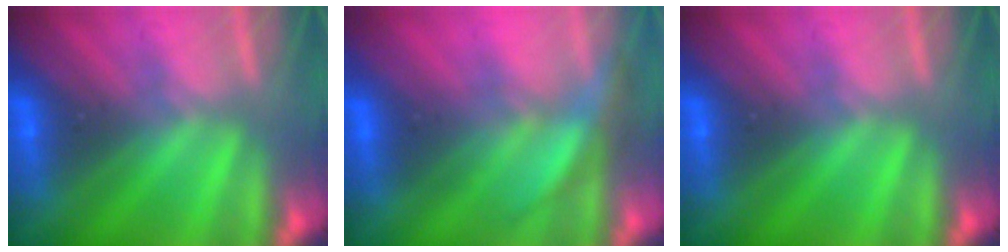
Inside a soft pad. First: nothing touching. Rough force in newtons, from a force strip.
{"total": 3.2}
{"total": 0.0}